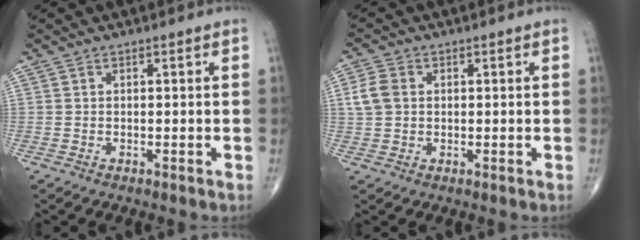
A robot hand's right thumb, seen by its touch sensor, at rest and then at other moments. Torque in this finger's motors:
{"motor_torque": [-0.29, 0.35, 0.23, -0.14, 0.08]}